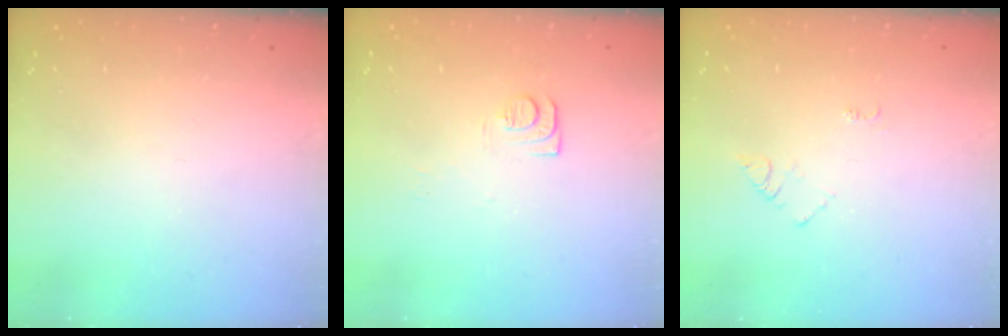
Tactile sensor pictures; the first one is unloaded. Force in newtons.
{"total": 5.9, "press": 5.9, "slide": 0.8}
{"total": 4.4, "press": 4.4, "slide": 0.5}